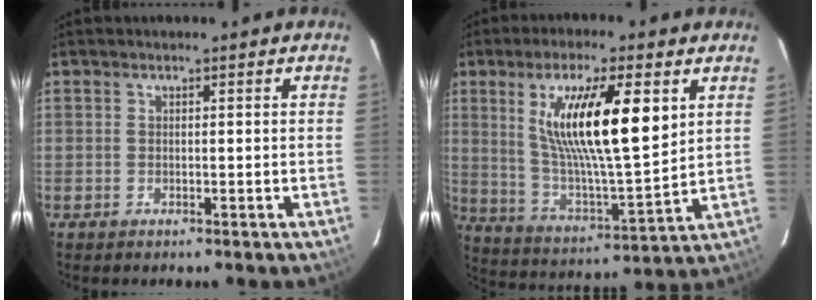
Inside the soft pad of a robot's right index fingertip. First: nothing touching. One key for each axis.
{"total": 18.3, "fx": 6.3, "fy": 3.9, "fz": 16.7, "tx": -0.291, "ty": -0.006, "tz": 0.118}